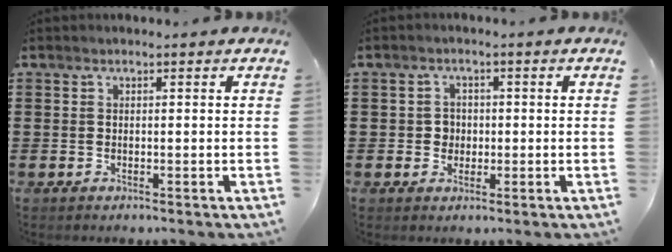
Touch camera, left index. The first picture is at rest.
{"total": 2.4, "force": [-0.1, 2.2, 0.9], "torque": [-0.026, 0.006, -0.005]}